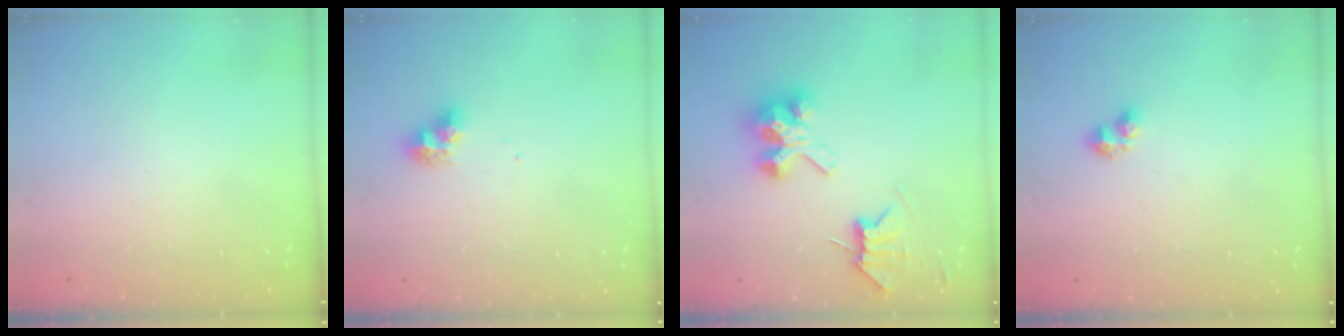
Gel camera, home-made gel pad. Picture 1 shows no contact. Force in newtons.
{"total": 8.8, "press": 8.7, "slide": 0.9}
{"total": 7.1, "press": 7.1, "slide": 0.7}
{"total": 2.9, "press": 2.9, "slide": 0.3}